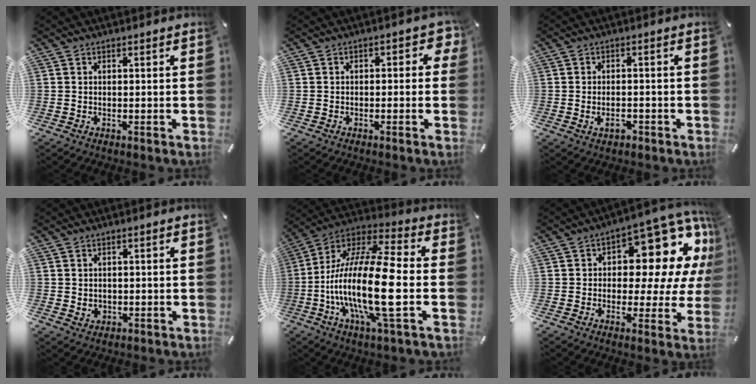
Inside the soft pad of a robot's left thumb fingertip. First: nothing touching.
{"total": 3.1, "force": [-0.4, 2.0, 2.3], "torque": [-0.030, 0.007, -0.013]}
{"total": 3.4, "force": [-1.4, 2.1, 2.3], "torque": [-0.038, 0.000, -0.024]}
{"total": 1.7, "force": [0.5, 1.6, 0.3], "torque": [-0.002, -0.002, 0.007]}
{"total": 23.3, "force": [-4.1, 6.6, 22.0], "torque": [-0.477, -0.014, -0.078]}
{"total": 16.0, "force": [7.1, 8.7, 11.4], "torque": [-0.135, -0.066, 0.114]}